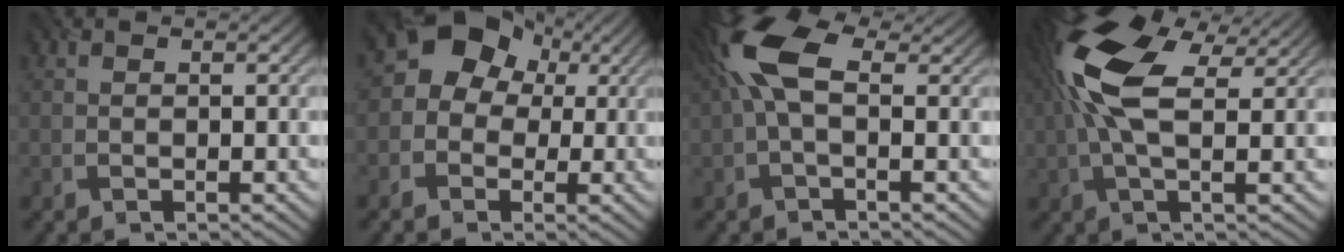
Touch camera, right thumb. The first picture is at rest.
{"total": 8.5, "force": [1.2, 7.6, 3.6], "torque": [-0.063, 0.019, -0.010]}
{"total": 8.6, "force": [1.9, 4.1, 7.4], "torque": [-0.180, 0.025, 0.024]}
{"total": 12.7, "force": [3.7, 5.8, 10.7], "torque": [-0.243, 0.020, 0.063]}